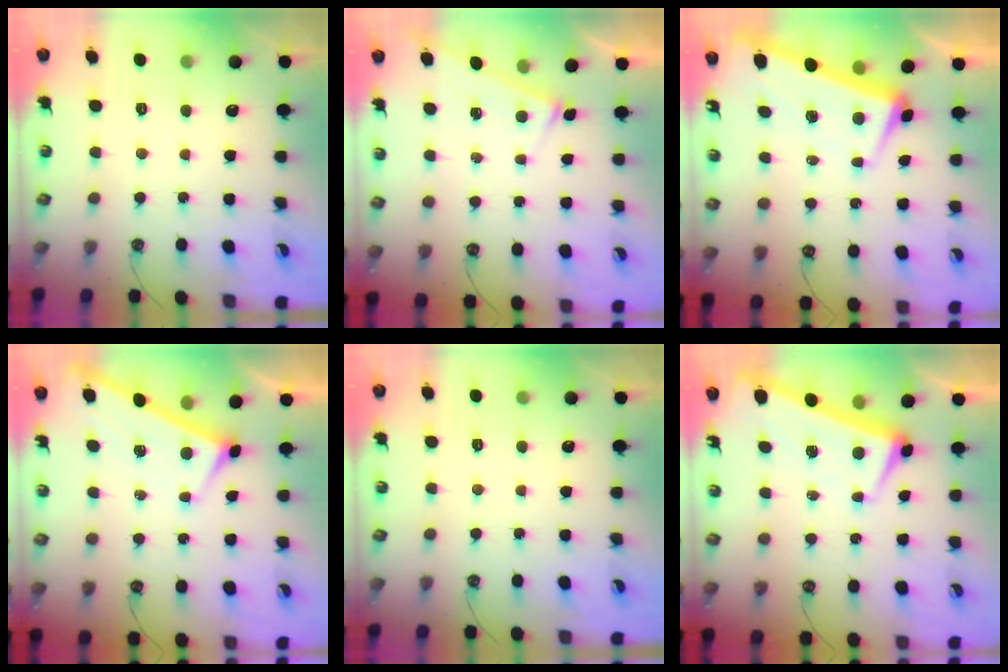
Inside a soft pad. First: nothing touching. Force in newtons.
{"total": 3.7, "press": 3.7, "slide": 0.1}
{"total": 2.1, "press": 0.5, "slide": 2.1}
{"total": 2.9, "press": 2.9, "slide": 0.2}
{"total": 0.0}
{"total": 2.2, "press": 2.1, "slide": 0.7}